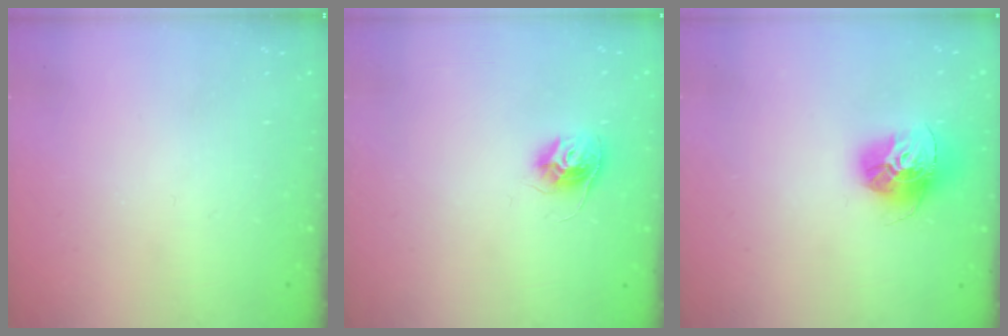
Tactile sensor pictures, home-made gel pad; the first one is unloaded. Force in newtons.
{"total": 10.0, "press": 10.0, "slide": 0.6}
{"total": 15.0, "press": 14.9, "slide": 1.5}